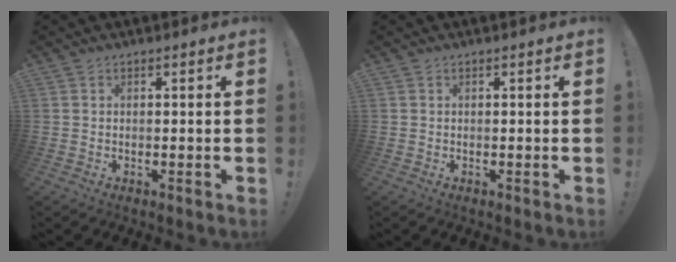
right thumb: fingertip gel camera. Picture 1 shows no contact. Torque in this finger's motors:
{"motor_torque": [-0.16, -0.03, -0.09, 0.09, 0.05]}